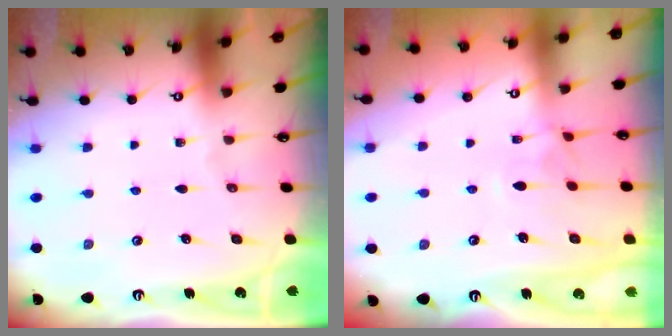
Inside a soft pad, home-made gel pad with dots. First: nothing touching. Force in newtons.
{"total": 1.6, "press": 1.4, "slide": 0.7}